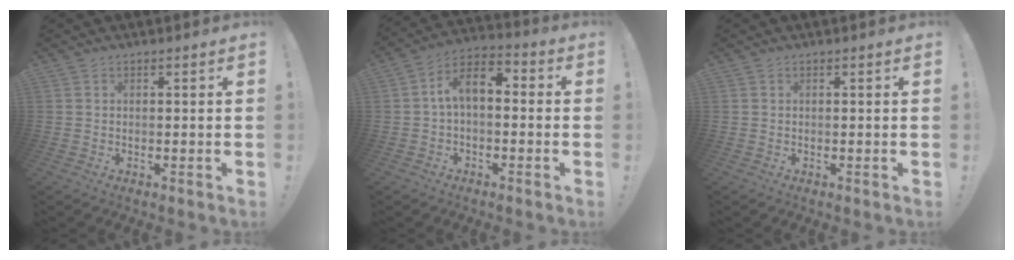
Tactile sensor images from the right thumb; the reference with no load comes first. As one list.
[{"total": 7.8, "force": [0.1, 4.2, 6.5], "torque": [-0.117, 0.010, 0.004]}, {"total": 0.0}]